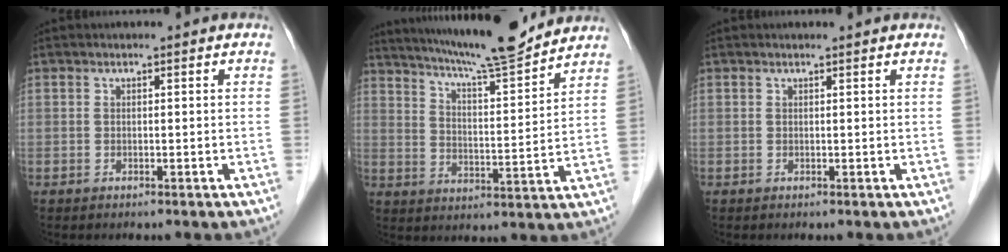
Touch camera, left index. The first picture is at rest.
{"total": 15.5, "force": [14.1, 0.1, 6.5], "torque": [-0.110, -0.003, 0.212]}
{"total": 0.9, "force": [0.9, 0.0, 0.2], "torque": [-0.011, 0.003, 0.011]}